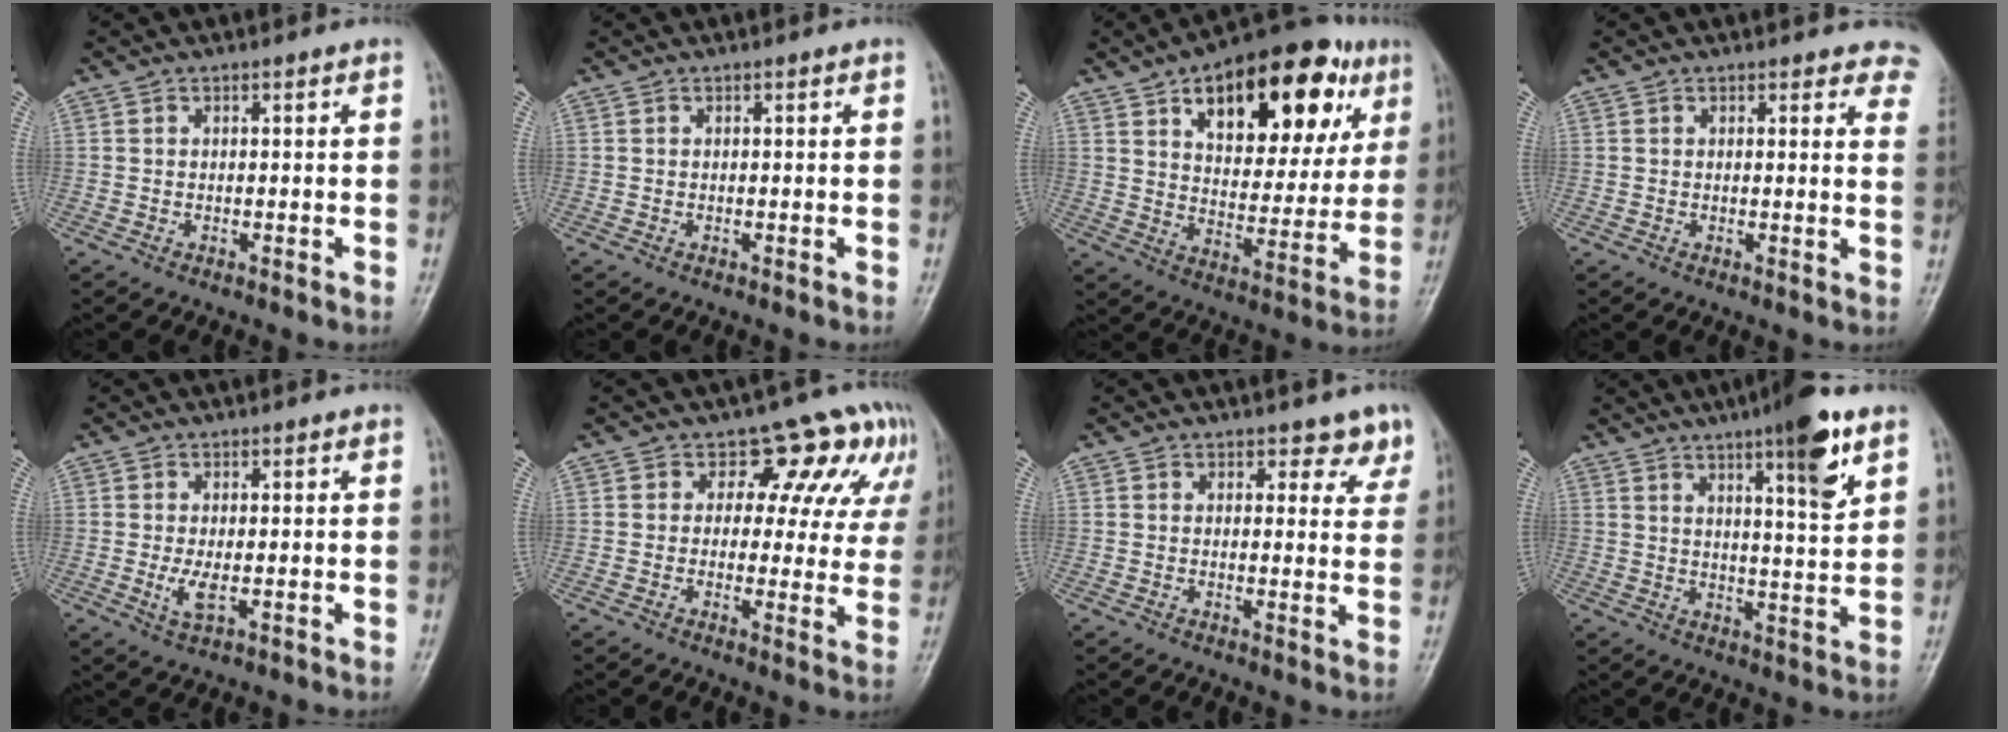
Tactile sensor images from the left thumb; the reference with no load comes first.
{"total": 0.0}
{"total": 25.0, "force": [11.8, 12.5, 18.1], "torque": [-0.214, -0.010, 0.174]}
{"total": 6.4, "force": [5.6, 2.4, 1.9], "torque": [0.023, -0.020, 0.037]}
{"total": 3.0, "force": [-0.3, 1.2, 2.7], "torque": [-0.060, -0.009, -0.002]}
{"total": 10.5, "force": [5.7, 7.0, 5.2], "torque": [-0.011, -0.019, 0.050]}
{"total": 4.3, "force": [3.3, 2.4, 1.3], "torque": [0.019, -0.022, 0.031]}
{"total": 11.4, "force": [6.5, 2.0, 9.2], "torque": [-0.124, -0.035, 0.092]}